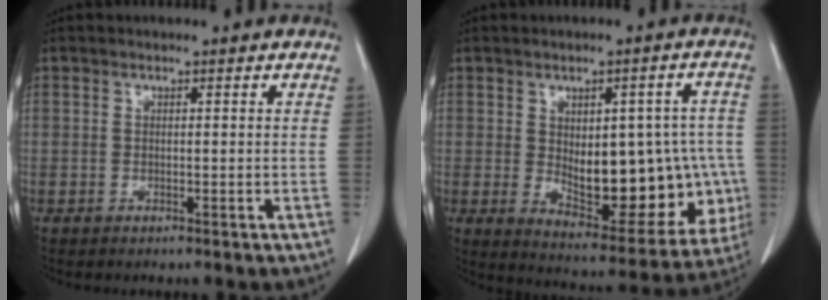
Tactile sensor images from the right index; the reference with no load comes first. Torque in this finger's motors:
{"motor_torque": [0.59, 0.07, 0.34, 0.06]}